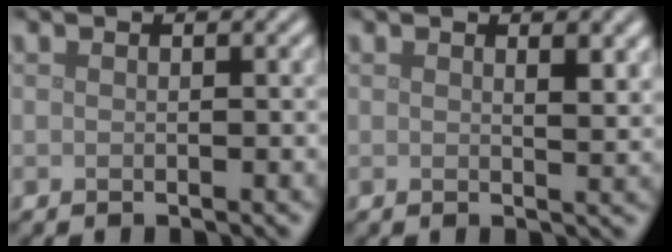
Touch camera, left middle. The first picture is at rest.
{"total": 1.8, "force": [1.0, 0.5, 1.4], "torque": [-0.015, -0.003, 0.017]}